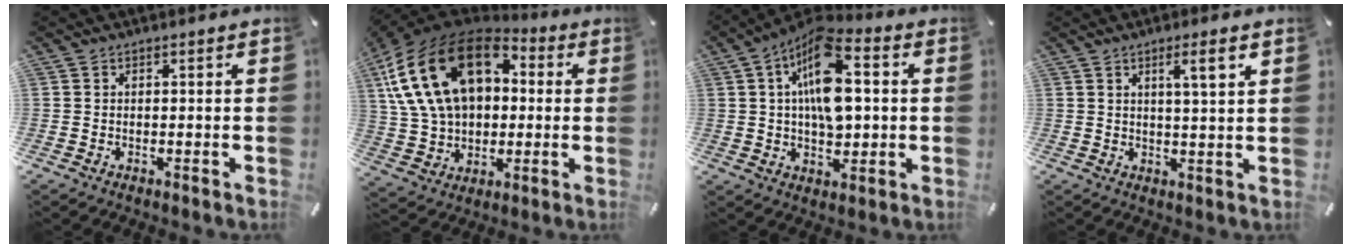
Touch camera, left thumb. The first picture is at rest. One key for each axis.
{"total": 23.4, "fx": 6.2, "fy": 16.7, "fz": 15.2, "tx": -0.312, "ty": -0.005, "tz": 0.104}
{"total": 14.6, "fx": 2.9, "fy": 8.2, "fz": 11.7, "tx": -0.204, "ty": -0.008, "tz": 0.048}
{"total": 5.5, "fx": 2.6, "fy": 0.3, "fz": 4.8, "tx": -0.083, "ty": -0.006, "tz": 0.037}